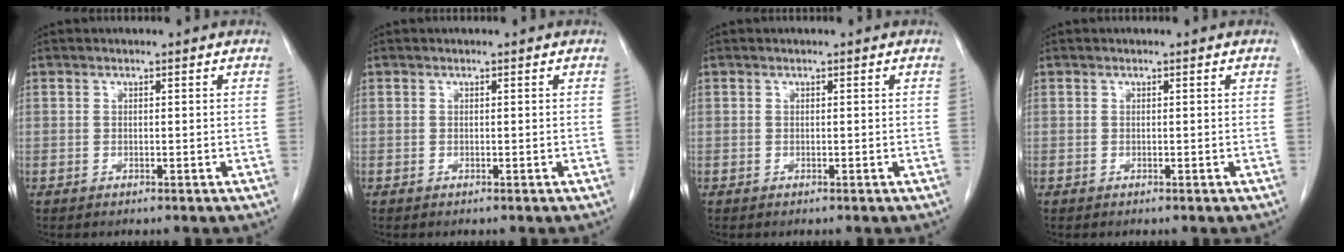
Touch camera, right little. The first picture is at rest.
{"total": 0.0}
{"total": 0.0}
{"total": 0.0}